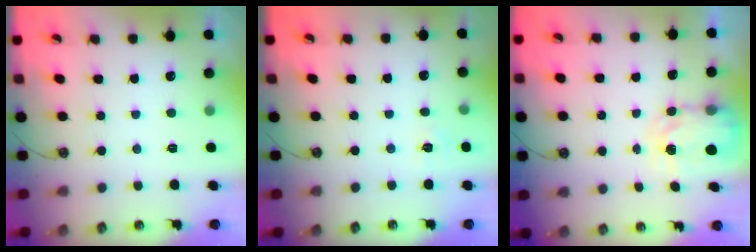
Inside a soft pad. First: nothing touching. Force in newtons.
{"total": 2.8, "press": 2.8, "slide": 0.4}
{"total": 4.5, "press": 4.5, "slide": 0.3}